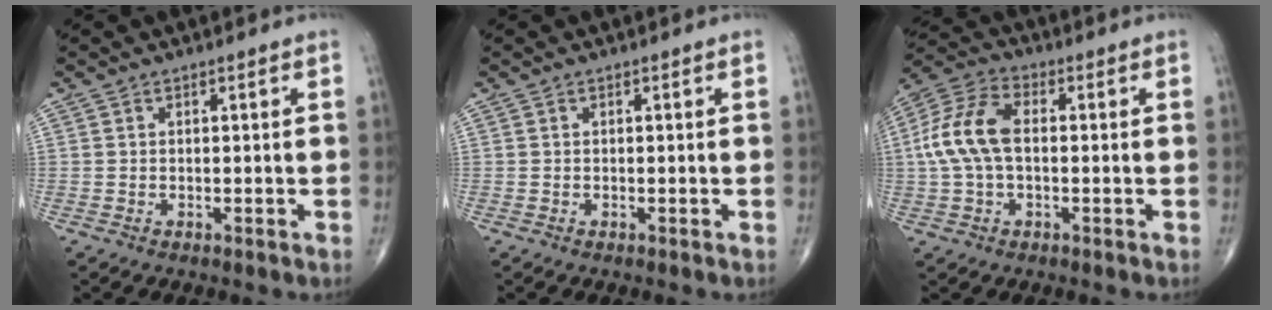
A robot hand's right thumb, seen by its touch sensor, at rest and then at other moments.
{"total": 0.0}
{"total": 11.4, "force": [0.2, 6.7, 9.2], "torque": [-0.197, 0.030, -0.002]}